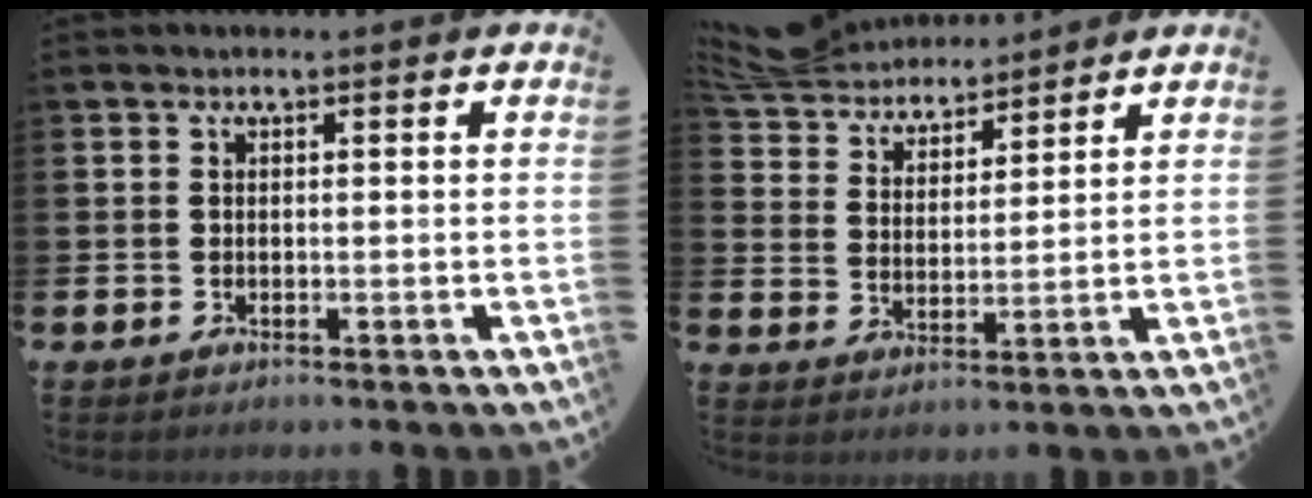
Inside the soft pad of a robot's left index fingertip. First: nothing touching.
{"total": 6.5, "force": [6.2, 1.6, 0.7], "torque": [-0.046, -0.036, 0.113]}